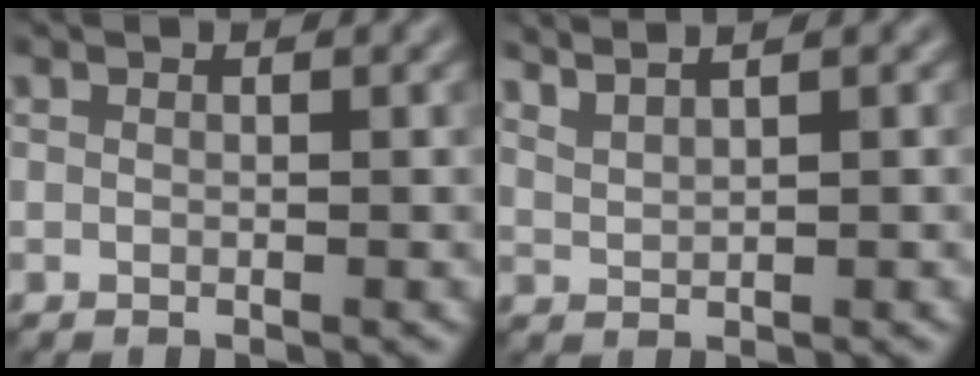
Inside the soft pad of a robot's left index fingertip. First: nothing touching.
{"total": 3.3, "force": [2.8, 1.0, 1.5], "torque": [-0.008, 0.016, 0.026]}